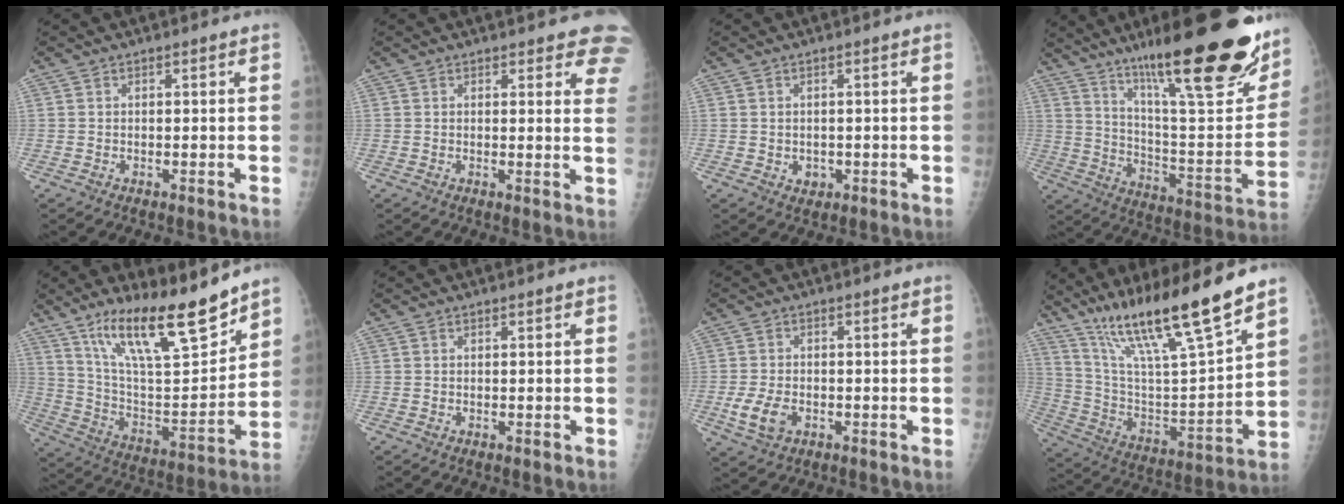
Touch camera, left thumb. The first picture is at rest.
{"total": 9.0, "force": [7.2, 2.8, 4.5], "torque": [-0.010, -0.027, 0.061]}
{"total": 1.8, "force": [-0.2, 1.5, 0.9], "torque": [-0.006, 0.000, 0.004]}
{"total": 32.0, "force": [20.0, 7.0, 24.0], "torque": [-0.311, -0.074, 0.315]}
{"total": 21.5, "force": [15.4, 5.1, 14.1], "torque": [-0.209, -0.076, 0.273]}
{"total": 0.0}
{"total": 5.3, "force": [-1.7, 3.5, 3.7], "torque": [-0.075, -0.001, -0.027]}
{"total": 22.9, "force": [16.2, 2.3, 16.0], "torque": [-0.259, -0.061, 0.294]}